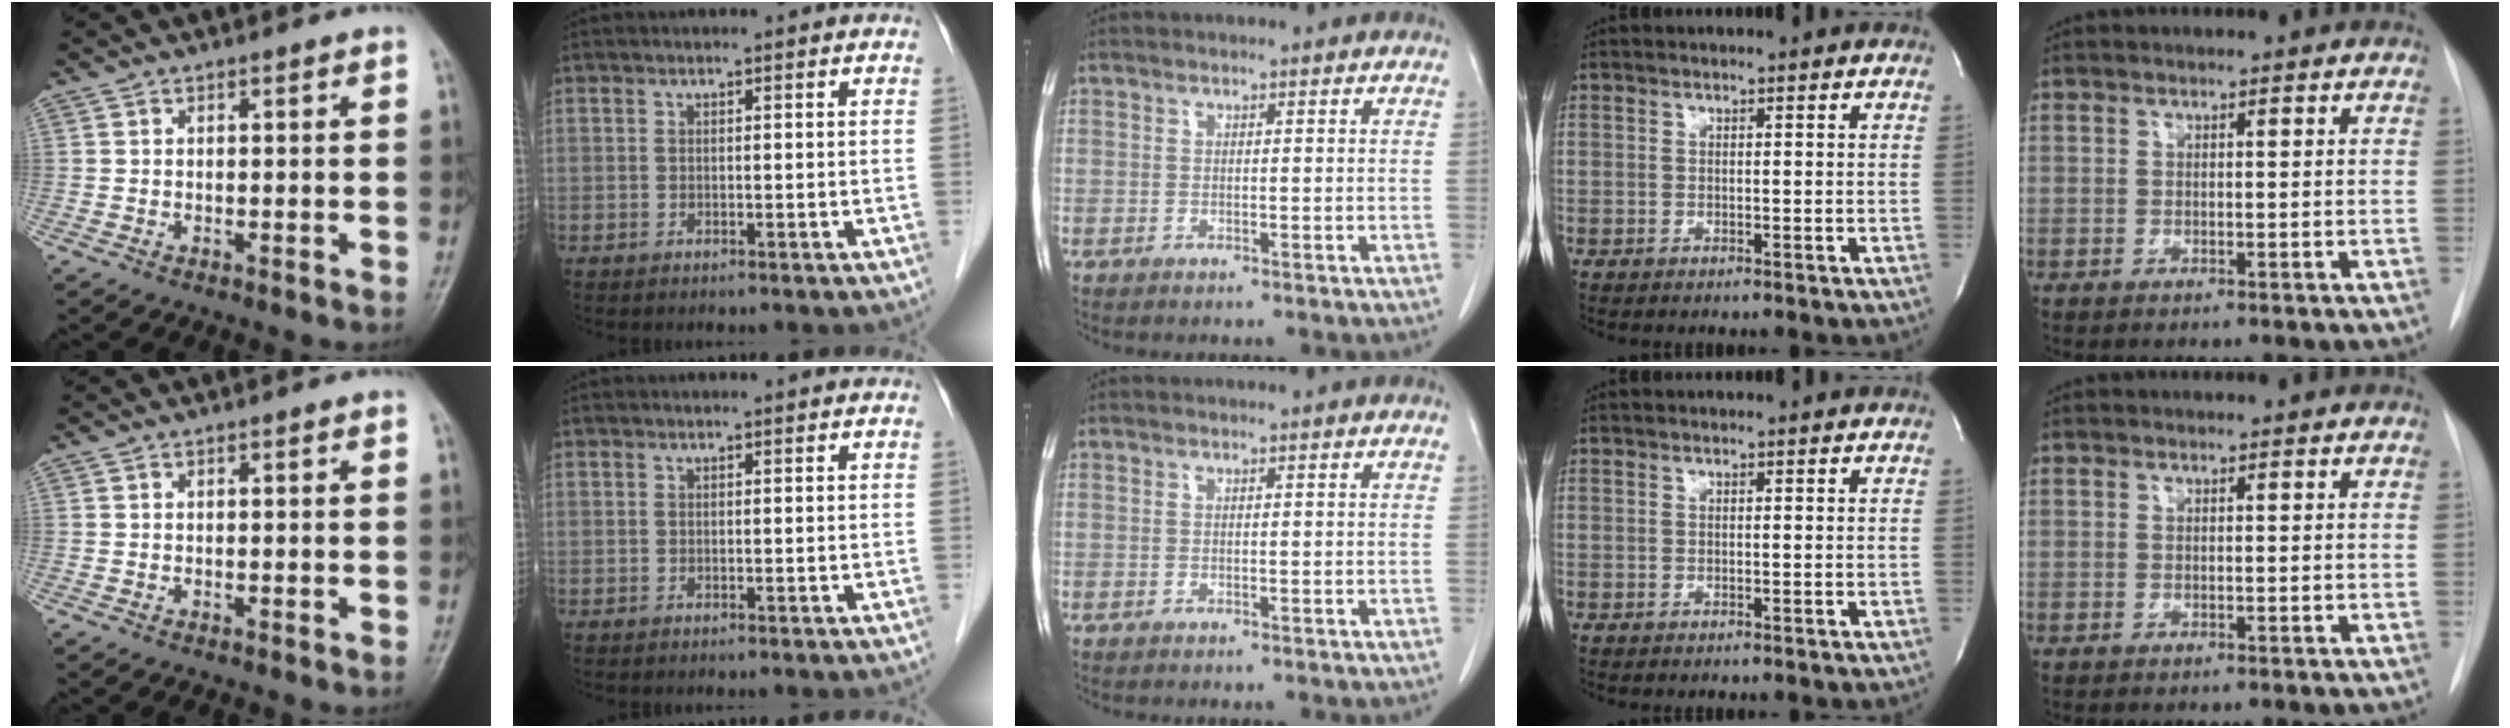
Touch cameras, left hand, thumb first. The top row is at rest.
{}